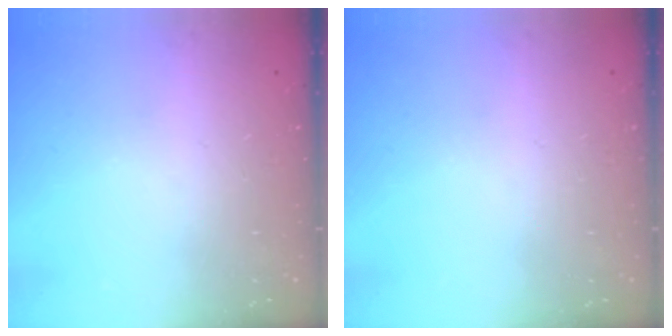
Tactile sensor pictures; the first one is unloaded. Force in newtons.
{"total": 0.0}